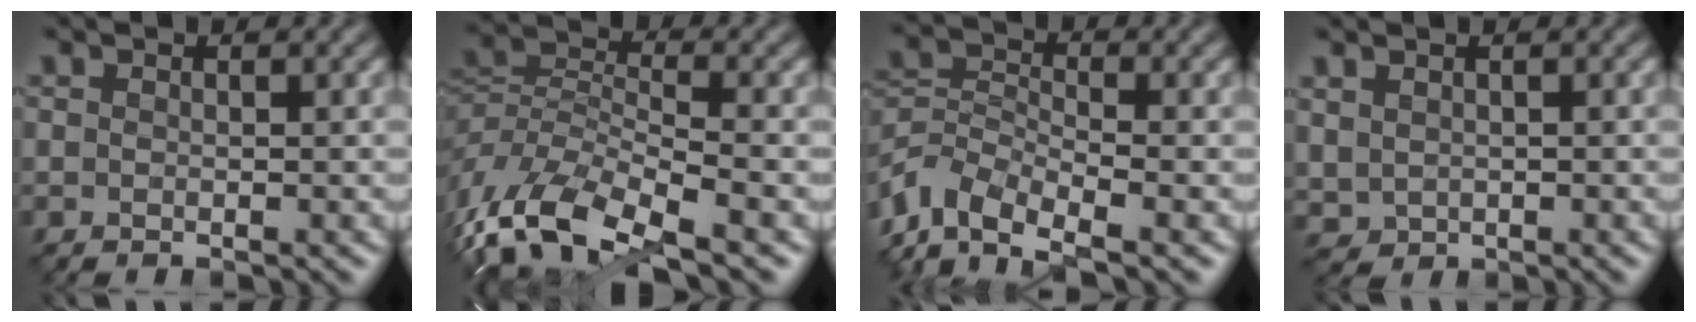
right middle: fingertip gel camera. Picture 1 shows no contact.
{"total": 10.4, "force": [-6.6, 3.9, 7.1], "torque": [-0.149, -0.009, -0.137]}
{"total": 6.0, "force": [-4.3, 2.6, 3.2], "torque": [-0.063, -0.002, -0.097]}
{"total": 1.2, "force": [0.7, 0.9, 0.2], "torque": [-0.010, -0.003, 0.021]}